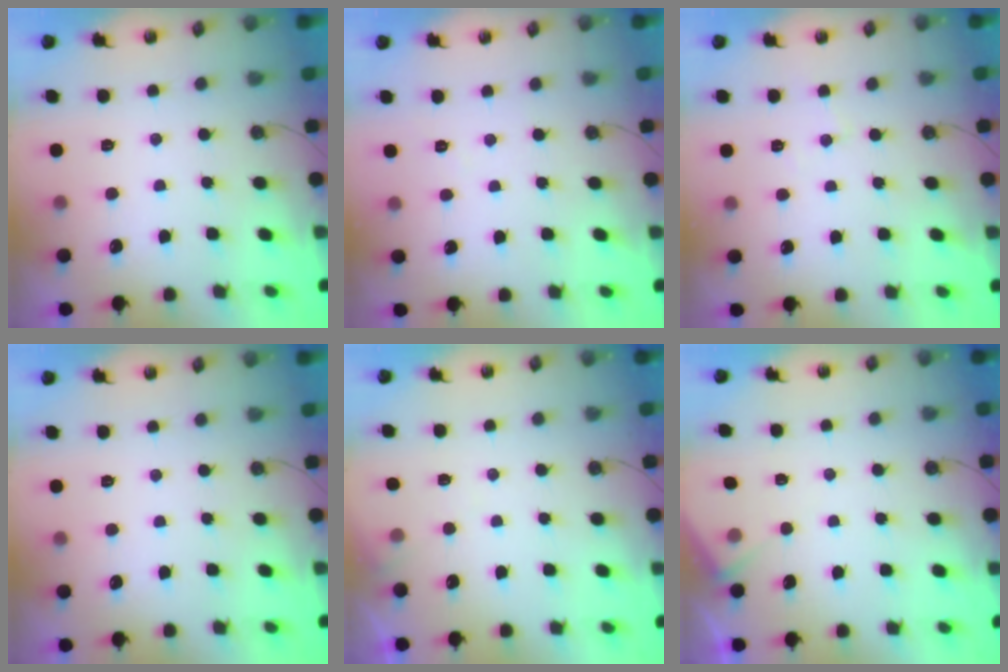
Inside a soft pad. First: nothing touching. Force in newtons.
{"total": 3.2, "press": 3.2, "slide": 0.5}
{"total": 4.4, "press": 4.3, "slide": 0.5}
{"total": 0.0}
{"total": 4.7, "press": 4.6, "slide": 0.5}
{"total": 4.4, "press": 4.4, "slide": 0.4}